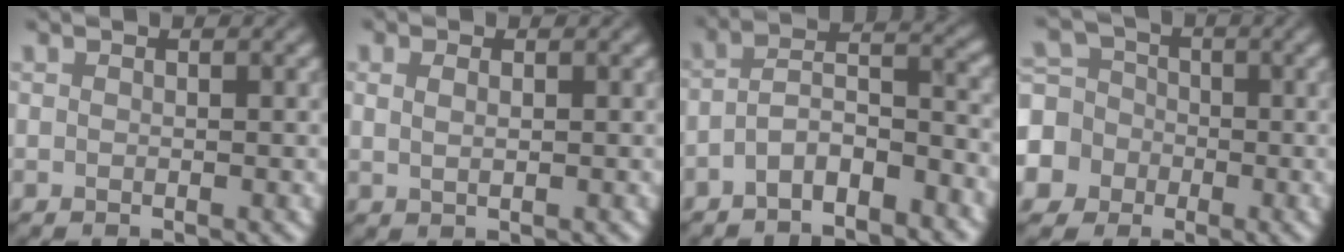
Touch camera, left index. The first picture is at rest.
{"total": 1.5, "force": [0.7, 0.8, 1.0], "torque": [-0.017, -0.003, 0.008]}
{"total": 5.1, "force": [-2.8, 1.8, 3.8], "torque": [-0.069, 0.010, -0.057]}
{"total": 7.1, "force": [-1.4, 6.7, 1.8], "torque": [-0.057, 0.015, -0.058]}